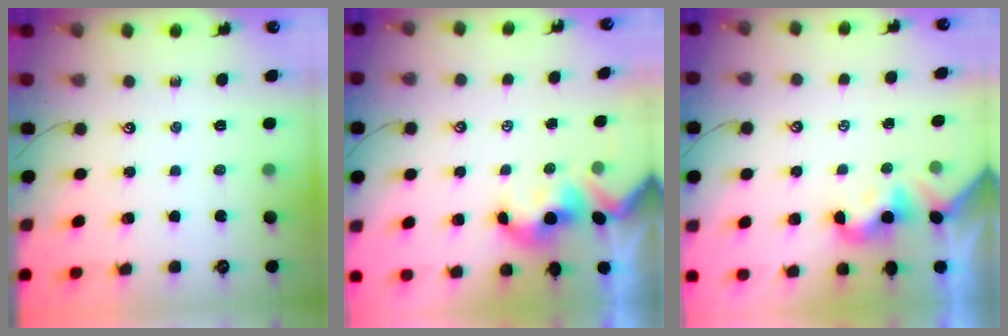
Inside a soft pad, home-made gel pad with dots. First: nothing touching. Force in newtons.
{"total": 1.7, "press": 1.5, "slide": 0.8}
{"total": 2.0, "press": 1.9, "slide": 0.4}